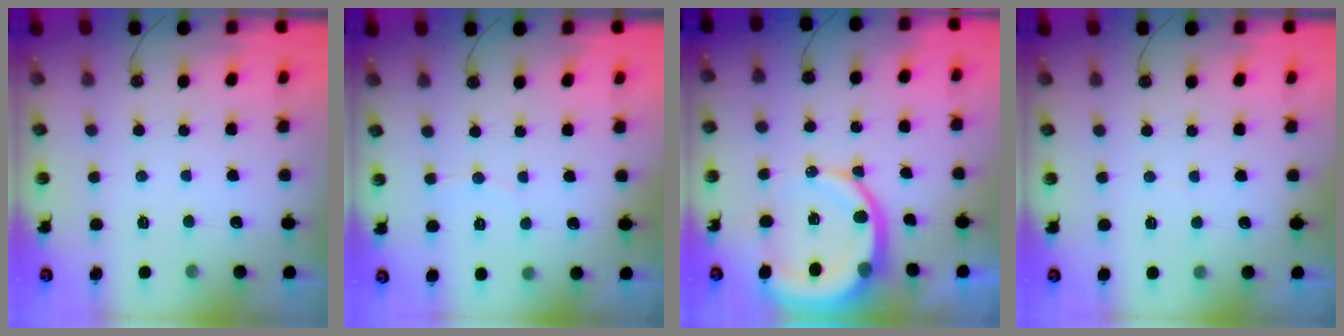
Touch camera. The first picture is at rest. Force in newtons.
{"total": 2.6, "press": 2.6, "slide": 0.3}
{"total": 11.4, "press": 11.3, "slide": 1.4}
{"total": 1.4, "press": 1.3, "slide": 0.1}